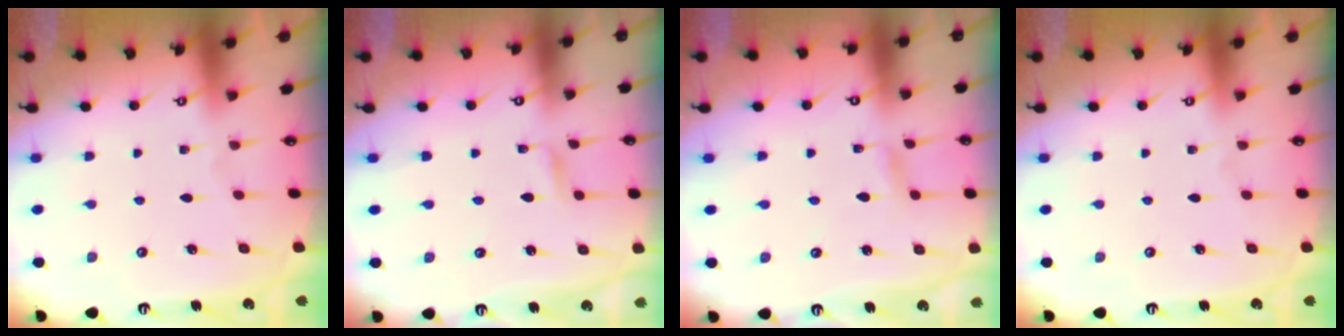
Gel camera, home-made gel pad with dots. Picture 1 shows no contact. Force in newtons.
{"total": 1.8, "press": 1.8, "slide": 0.3}
{"total": 2.2, "press": 2.2, "slide": 0.2}
{"total": 0.0}